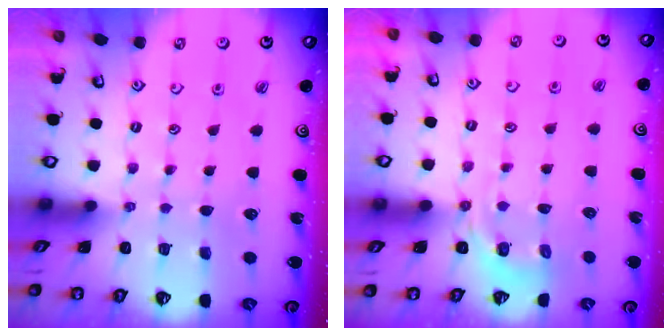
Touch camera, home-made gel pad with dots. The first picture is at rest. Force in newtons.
{"total": 3.7, "press": 3.2, "slide": 2.0}